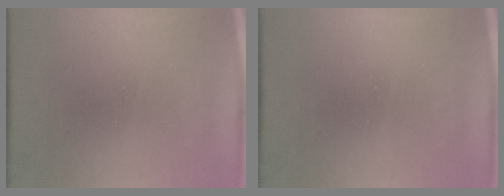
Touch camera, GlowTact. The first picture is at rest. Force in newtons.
{"total": 0.0}